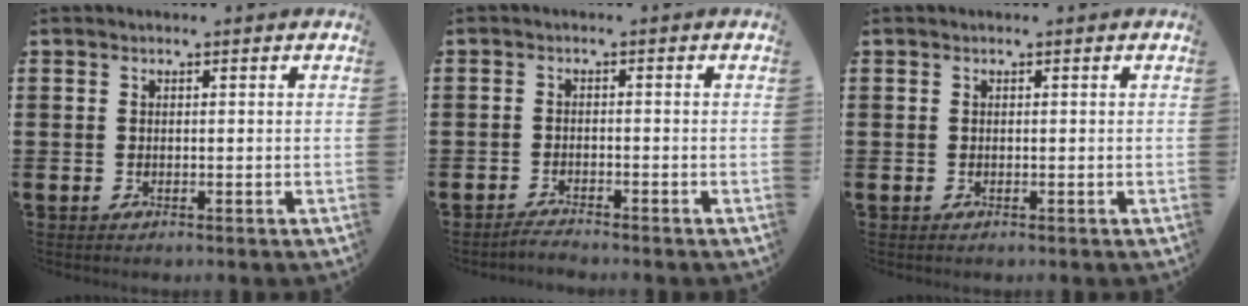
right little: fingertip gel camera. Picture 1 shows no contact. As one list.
[{"total": 1.5, "force": [-1.5, -0.1, 0.2], "torque": [-0.006, 0.001, -0.029]}, {"total": 0.0}]